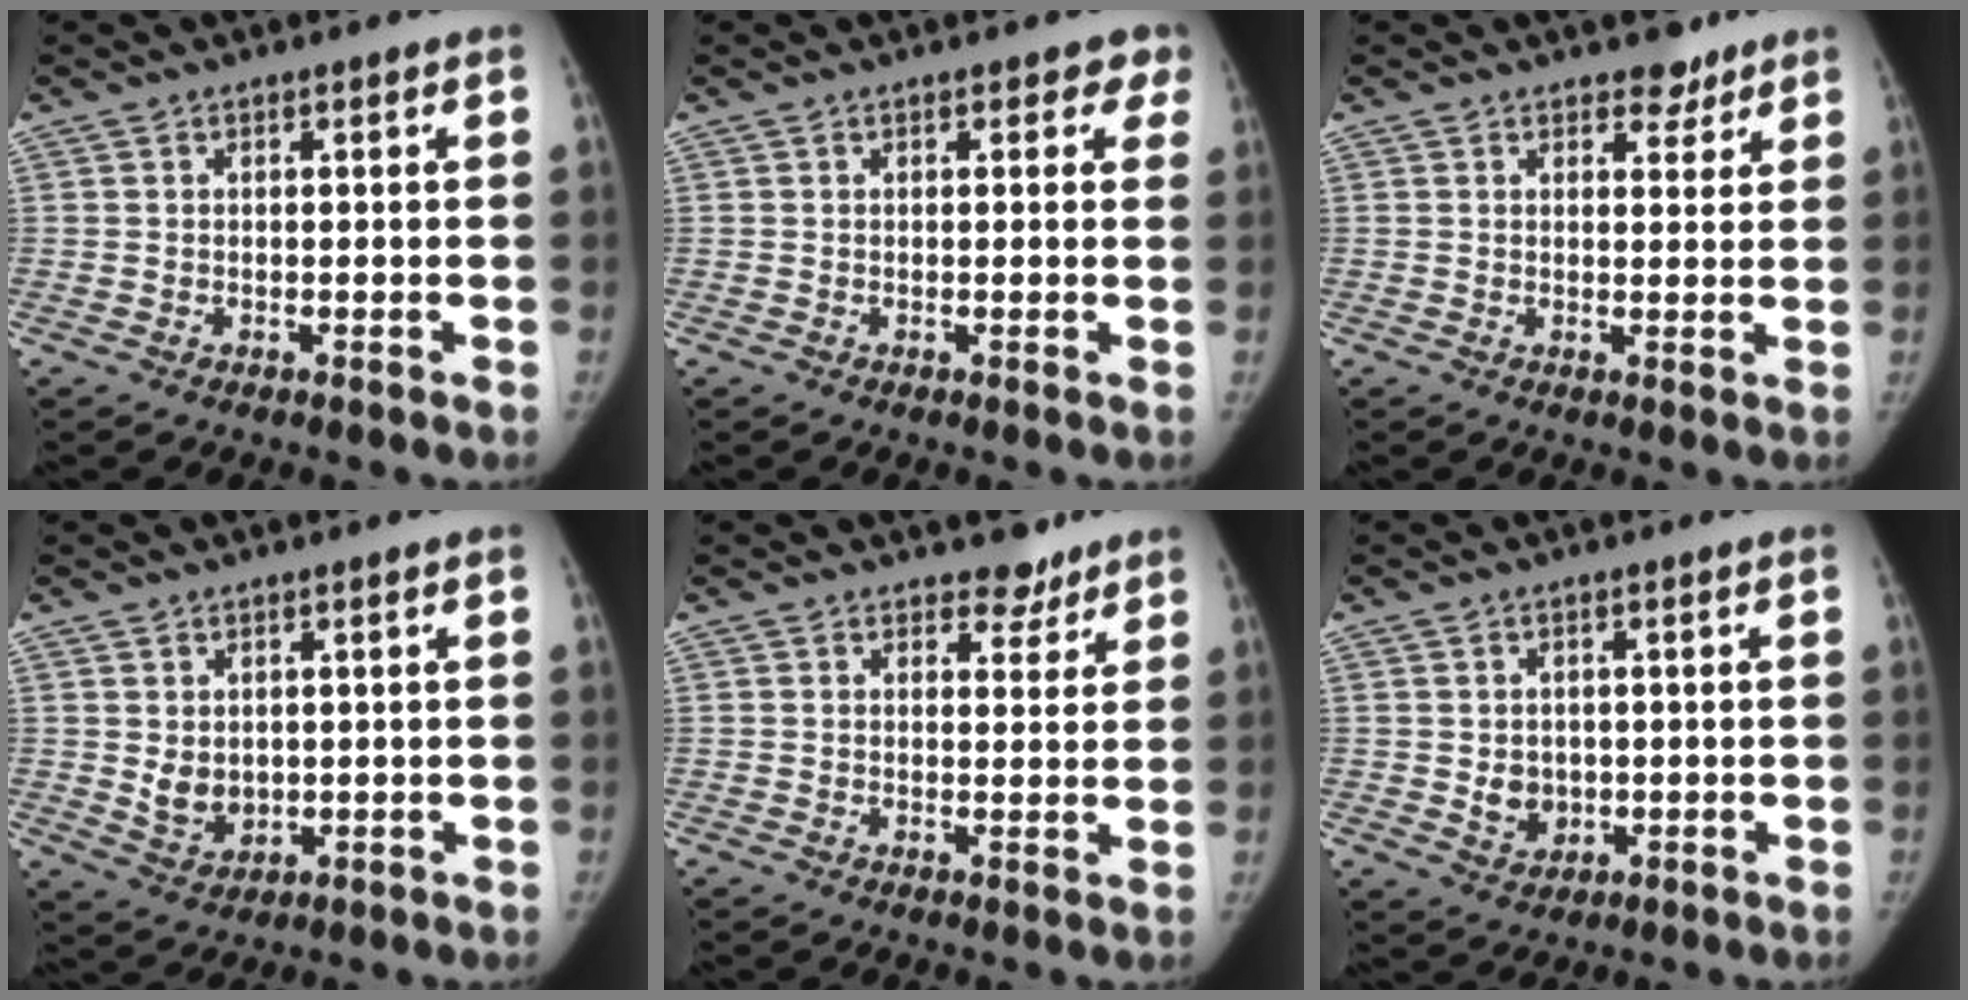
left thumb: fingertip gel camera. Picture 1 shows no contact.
{"total": 2.6, "force": [1.6, 1.8, 0.8], "torque": [0.029, -0.004, 0.003]}
{"total": 3.1, "force": [2.4, 1.8, 0.6], "torque": [0.015, -0.014, 0.030]}
{"total": 4.8, "force": [0.5, 3.9, 2.8], "torque": [-0.032, -0.013, 0.025]}
{"total": 3.6, "force": [2.9, 2.1, 0.5], "torque": [0.020, -0.019, 0.037]}
{"total": 4.3, "force": [-0.1, 3.7, 2.3], "torque": [-0.019, -0.002, 0.010]}